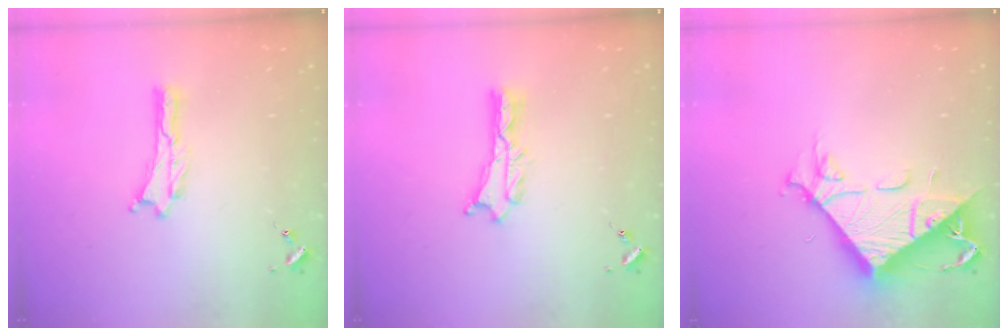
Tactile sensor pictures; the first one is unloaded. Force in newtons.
{"total": 1.3, "press": 1.3, "slide": 0.1}
{"total": 11.0, "press": 11.0, "slide": 1.1}